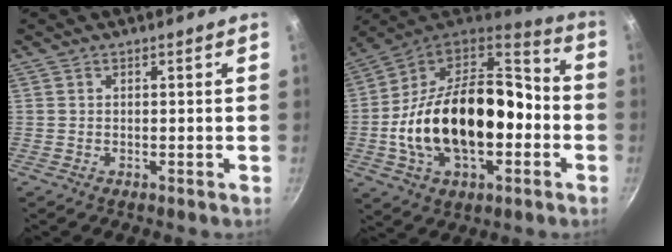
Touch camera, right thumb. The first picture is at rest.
{"total": 27.2, "force": [-4.1, 16.3, 21.4], "torque": [-0.360, 0.058, -0.069]}